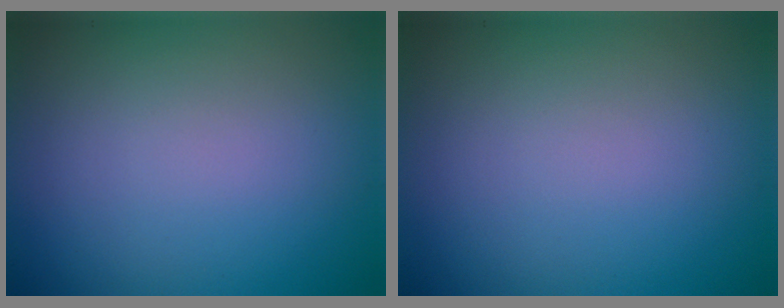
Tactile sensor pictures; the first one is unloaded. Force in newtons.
{"total": 0.0}